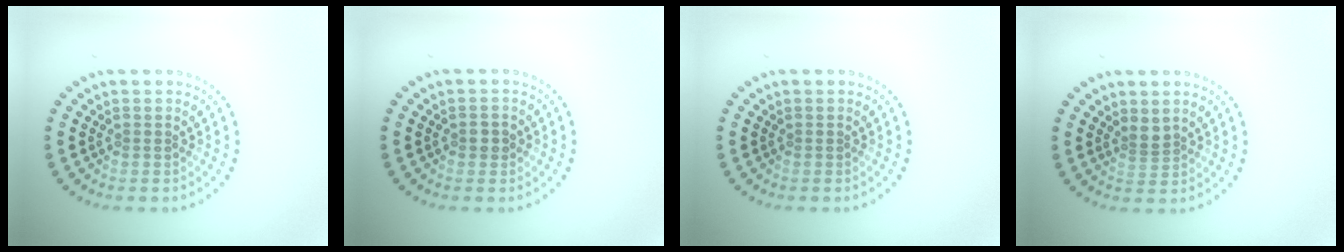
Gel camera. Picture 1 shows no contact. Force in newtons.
{"total": 1.4, "press": 1.4, "slide": 0.1}
{"total": 0.0}
{"total": 1.2, "press": 0.8, "slide": 0.9}